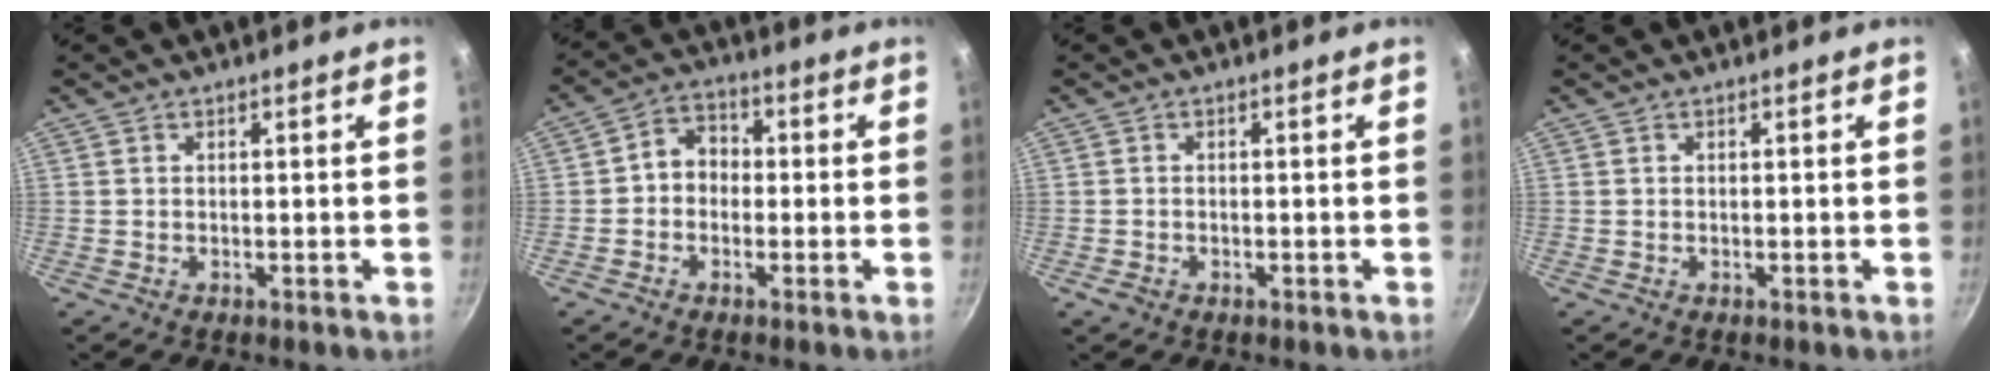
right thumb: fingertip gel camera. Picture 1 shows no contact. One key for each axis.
{"total": 5.4, "fx": -0.6, "fy": 4.5, "fz": 3.0, "tx": -0.023, "ty": 0.019, "tz": -0.025}
{"total": 1.5, "fx": -0.8, "fy": 1.1, "fz": 0.6, "tx": -0.014, "ty": 0.004, "tz": -0.012}
{"total": 0.0}